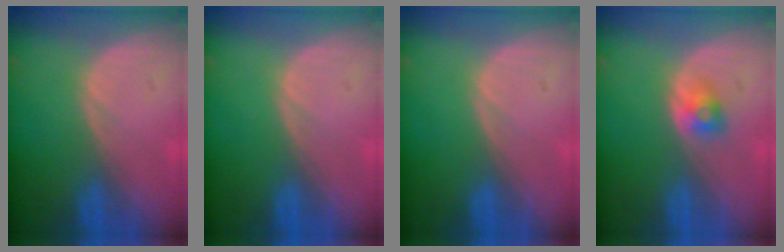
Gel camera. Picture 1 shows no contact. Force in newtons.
{"total": 0.0}
{"total": 0.0}
{"total": 2.7, "press": 2.4, "slide": 1.1}